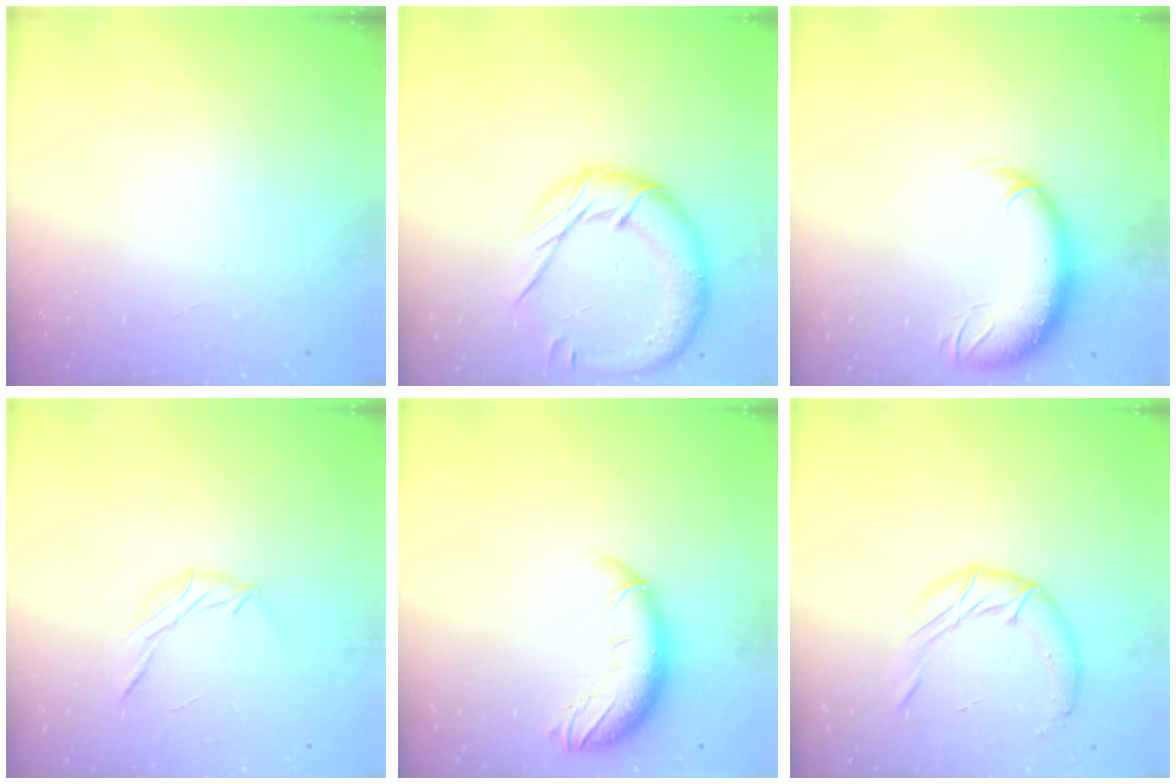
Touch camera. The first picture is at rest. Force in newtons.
{"total": 17.9, "press": 17.8, "slide": 1.8}
{"total": 11.0, "press": 10.6, "slide": 3.0}
{"total": 6.4, "press": 6.2, "slide": 1.4}
{"total": 10.8, "press": 10.6, "slide": 1.9}
{"total": 10.3, "press": 10.3, "slide": 1.3}